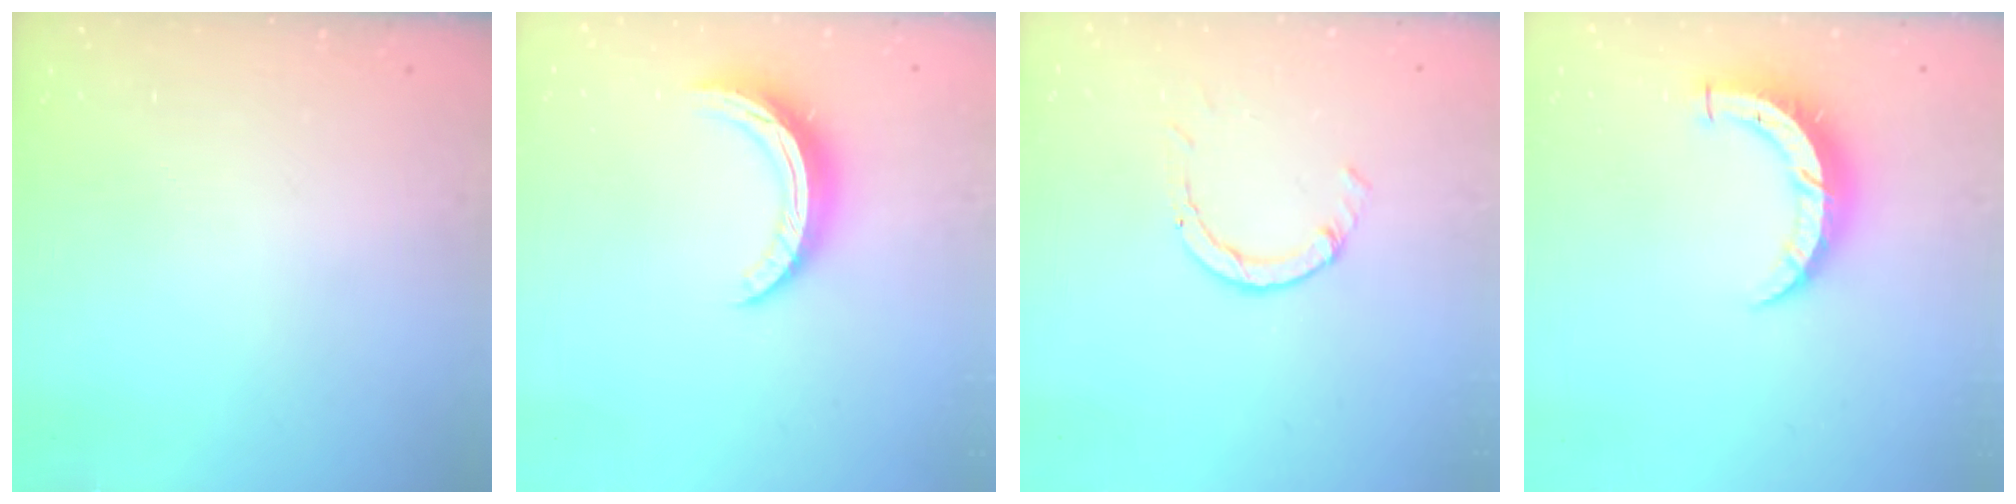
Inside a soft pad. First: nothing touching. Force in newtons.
{"total": 9.4, "press": 9.4, "slide": 0.7}
{"total": 2.6, "press": 2.5, "slide": 0.3}
{"total": 7.9, "press": 7.8, "slide": 0.8}